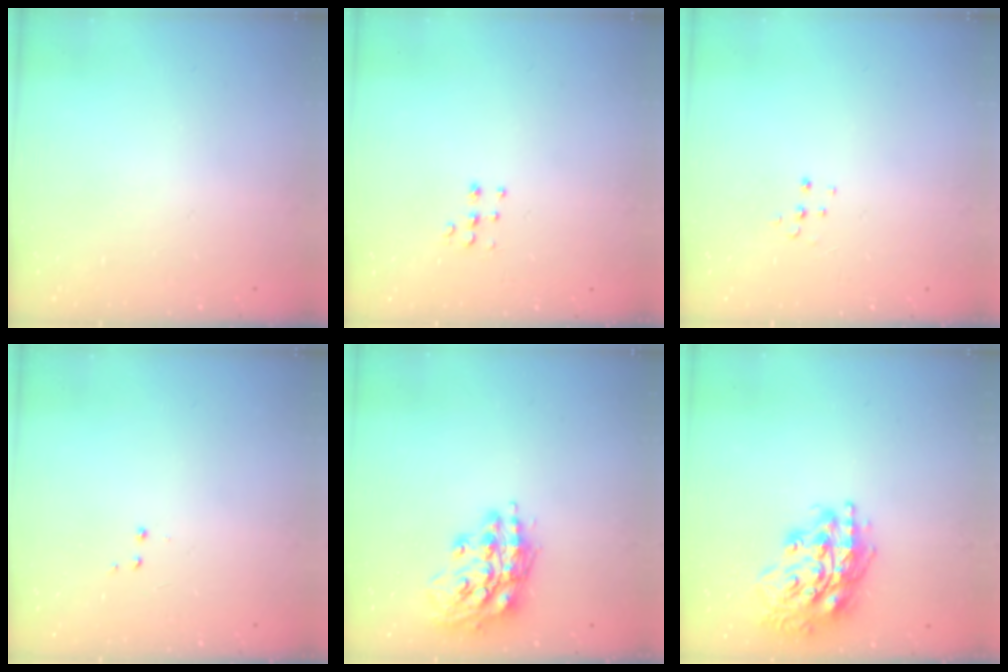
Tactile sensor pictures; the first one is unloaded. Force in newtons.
{"total": 5.2, "press": 5.2, "slide": 0.2}
{"total": 4.7, "press": 4.7, "slide": 0.4}
{"total": 2.9, "press": 2.8, "slide": 0.7}
{"total": 14.9, "press": 14.9, "slide": 1.6}
{"total": 18.0, "press": 17.9, "slide": 2.1}